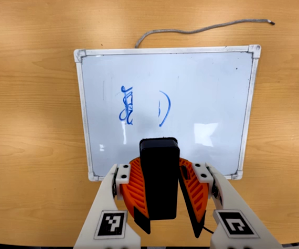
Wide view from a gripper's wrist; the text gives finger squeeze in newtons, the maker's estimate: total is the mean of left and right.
{"total": 10.2, "left": 10.5, "right": 9.8}